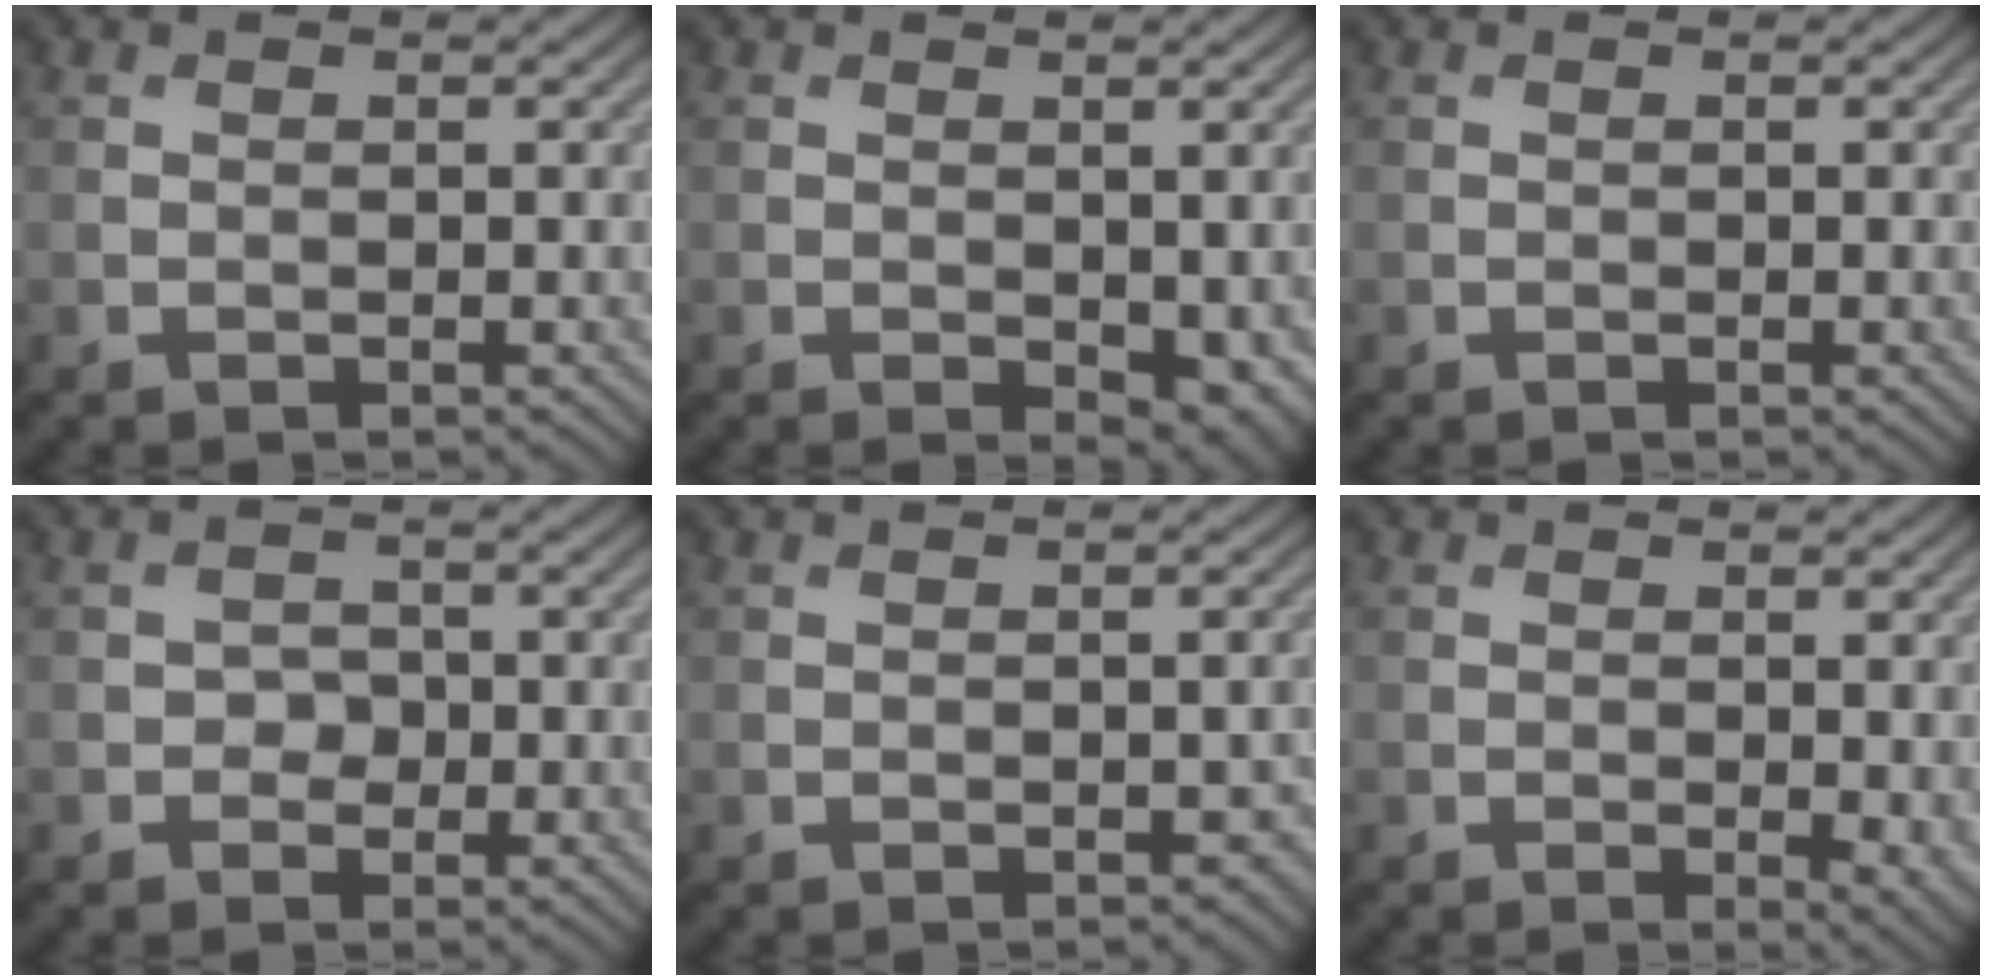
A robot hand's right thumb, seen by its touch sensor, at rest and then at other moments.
{"total": 3.3, "force": [-0.2, 2.0, 2.6], "torque": [-0.038, -0.014, 0.003]}
{"total": 0.0}
{"total": 1.8, "force": [-0.5, 1.7, 0.6], "torque": [-0.005, -0.001, -0.013]}
{"total": 1.3, "force": [-0.4, 0.9, 0.9], "torque": [-0.015, -0.011, -0.002]}
{"total": 2.8, "force": [-0.3, 1.3, 2.4], "torque": [-0.026, -0.008, 0.001]}